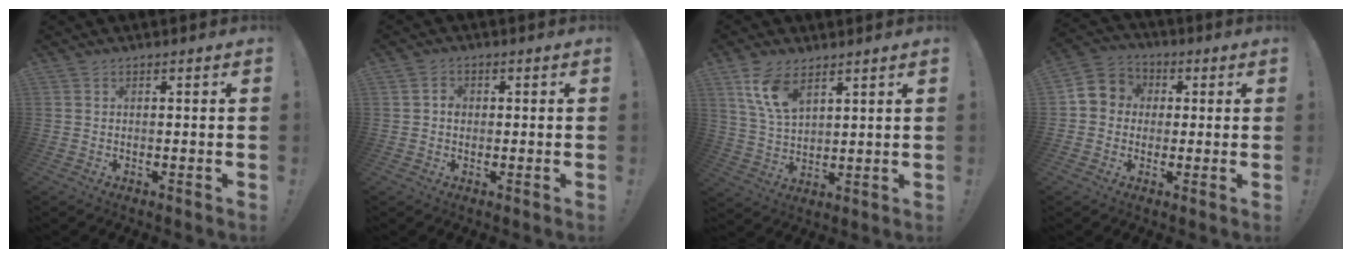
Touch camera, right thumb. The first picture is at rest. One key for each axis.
{"total": 2.6, "fx": -0.3, "fy": 2.2, "fz": 1.3, "tx": -0.016, "ty": 0.005, "tz": -0.007}
{"total": 10.3, "fx": 6.2, "fy": 5.1, "fz": 6.4, "tx": -0.129, "ty": -0.021, "tz": 0.118}
{"total": 7.3, "fx": -0.3, "fy": 7.0, "fz": 2.0, "tx": -0.035, "ty": 0.014, "tz": 0.000}